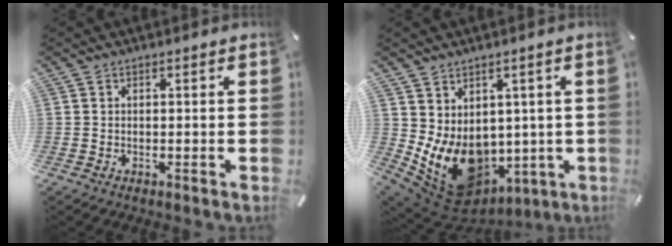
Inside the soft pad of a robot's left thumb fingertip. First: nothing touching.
{"total": 11.5, "force": [-0.8, 9.7, 6.2], "torque": [-0.113, -0.022, -0.002]}